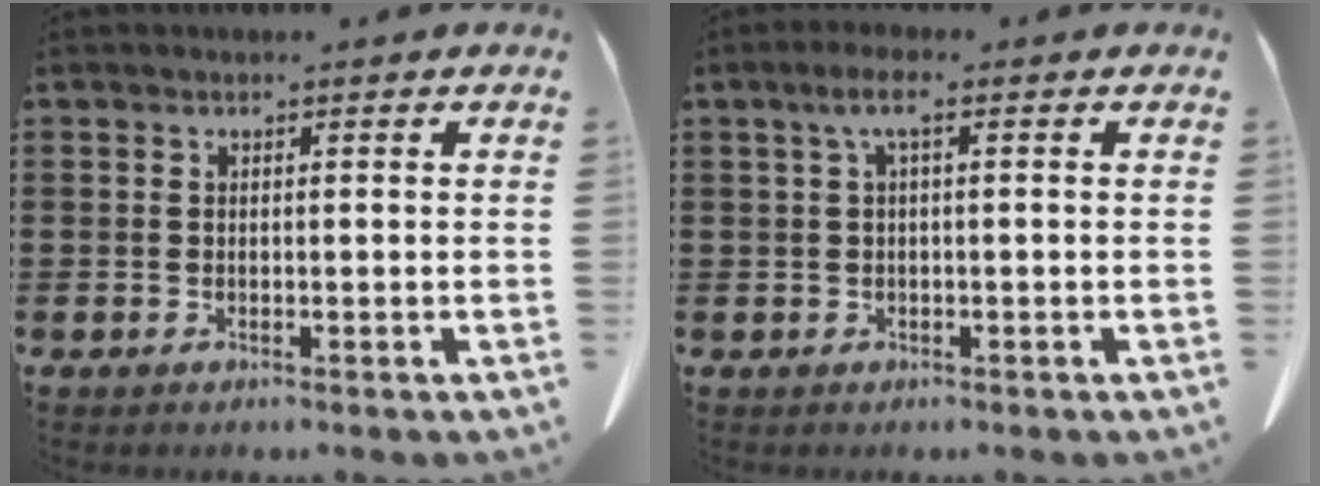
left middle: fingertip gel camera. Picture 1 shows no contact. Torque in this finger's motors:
{"motor_torque": [0.55, 0.11, 0.23, 0.06]}